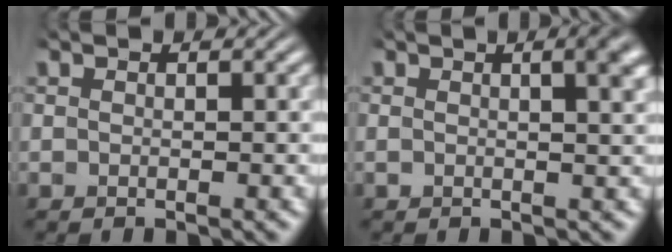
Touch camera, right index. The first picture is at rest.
{"total": 3.4, "force": [1.2, 0.9, 3.1], "torque": [-0.022, 0.018, 0.010]}